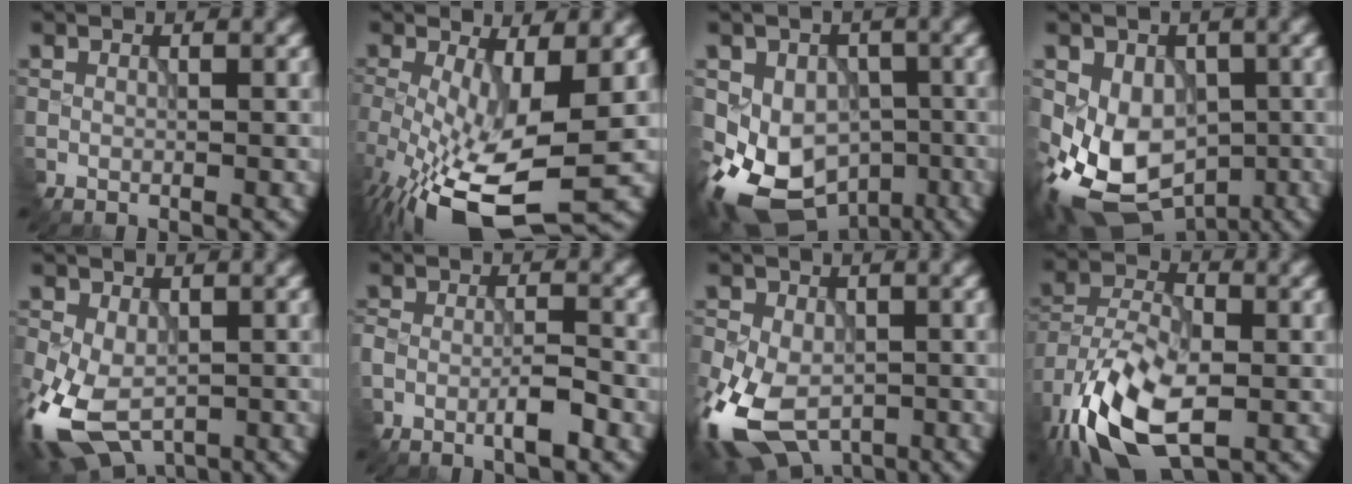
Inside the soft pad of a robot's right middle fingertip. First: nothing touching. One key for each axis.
{"total": 10.4, "fx": -2.6, "fy": 3.9, "fz": 9.3, "tx": -0.184, "ty": -0.031, "tz": -0.037}
{"total": 10.7, "fx": -5.6, "fy": 7.9, "fz": 4.5, "tx": -0.079, "ty": -0.020, "tz": -0.077}
{"total": 9.3, "fx": -3.5, "fy": 6.8, "fz": 5.3, "tx": -0.102, "ty": -0.022, "tz": -0.056}
{"total": 8.8, "fx": -3.4, "fy": 5.1, "fz": 6.2, "tx": -0.154, "ty": -0.030, "tz": -0.055}
{"total": 3.4, "fx": -2.0, "fy": 0.9, "fz": 2.6, "tx": -0.051, "ty": 0.002, "tz": -0.040}
{"total": 11.5, "fx": -4.8, "fy": 7.1, "fz": 7.7, "tx": -0.180, "ty": -0.033, "tz": -0.085}
{"total": 12.1, "fx": -5.7, "fy": 6.5, "fz": 8.4, "tx": -0.189, "ty": -0.025, "tz": -0.104}